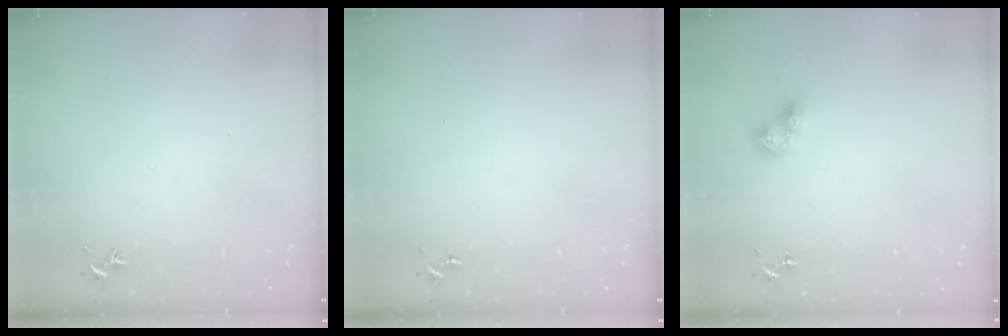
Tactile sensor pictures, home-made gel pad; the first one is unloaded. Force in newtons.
{"total": 0.0}
{"total": 7.9, "press": 7.9, "slide": 0.9}